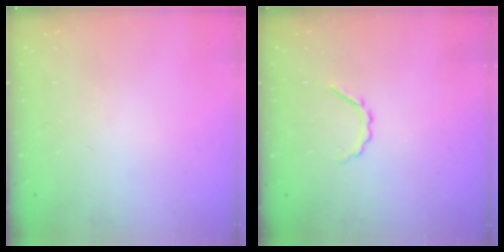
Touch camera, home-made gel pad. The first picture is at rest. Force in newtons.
{"total": 2.9, "press": 2.7, "slide": 1.0}